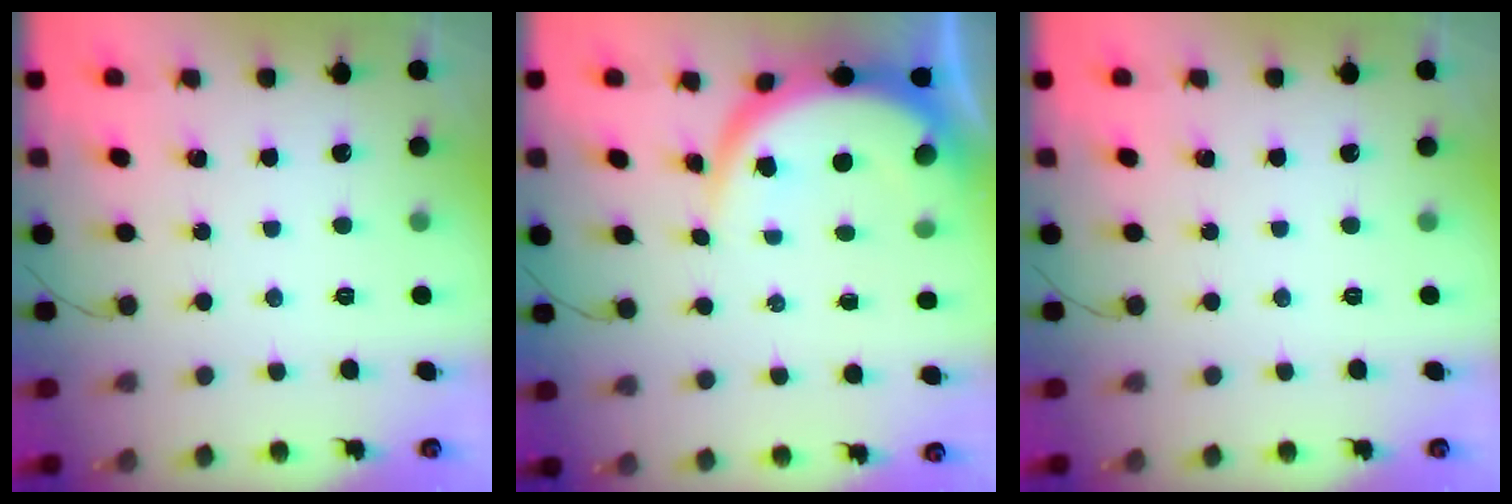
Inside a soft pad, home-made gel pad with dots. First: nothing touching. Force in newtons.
{"total": 7.5, "press": 7.5, "slide": 0.5}
{"total": 0.0}